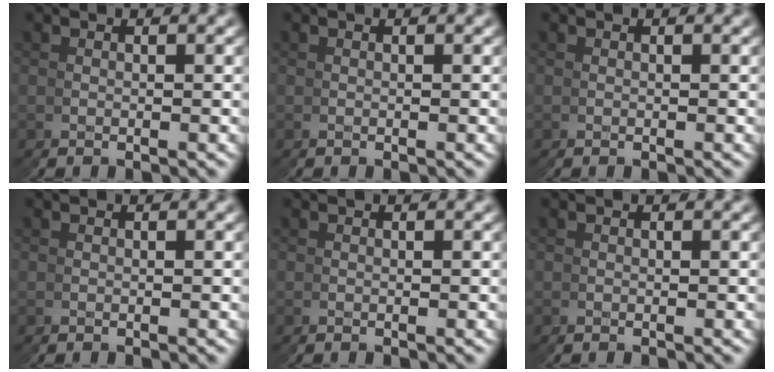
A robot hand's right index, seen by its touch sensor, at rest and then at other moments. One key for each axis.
{"total": 0.0}
{"total": 0.0}
{"total": 0.0}
{"total": 0.0}
{"total": 0.0}